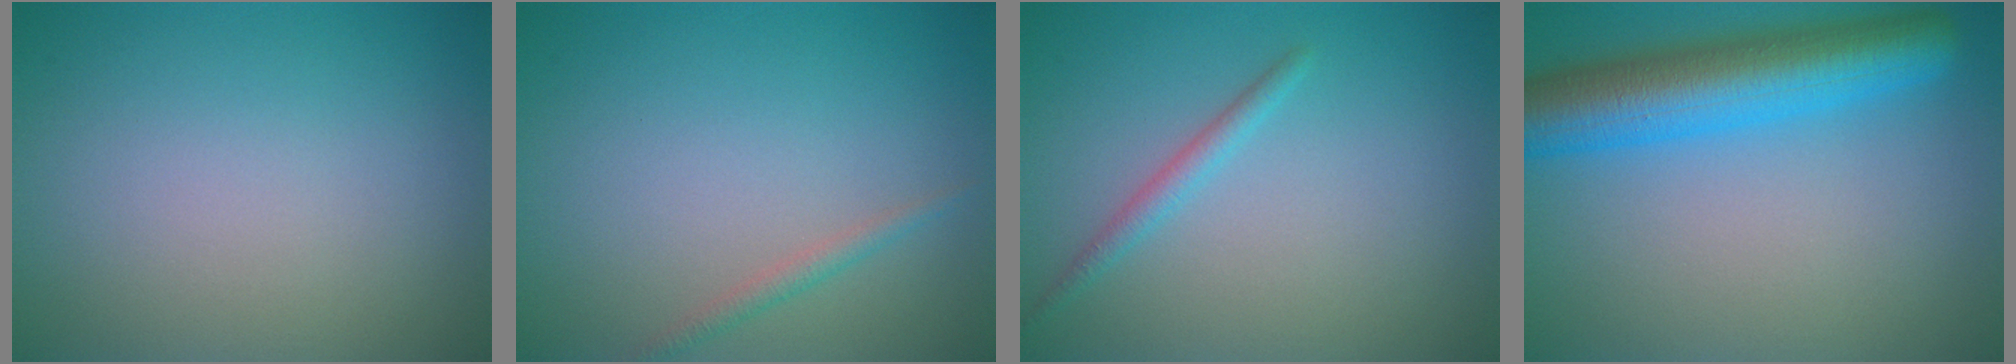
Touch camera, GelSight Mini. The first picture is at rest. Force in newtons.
{"total": 1.1, "press": 1.1, "slide": 0.0}
{"total": 1.4, "press": 1.4, "slide": 0.0}
{"total": 8.2, "press": 8.2, "slide": 0.3}